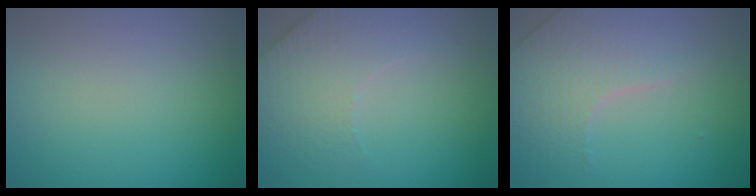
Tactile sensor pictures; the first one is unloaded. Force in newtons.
{"total": 4.7, "press": 3.3, "slide": 3.3}
{"total": 3.9, "press": 3.5, "slide": 1.7}